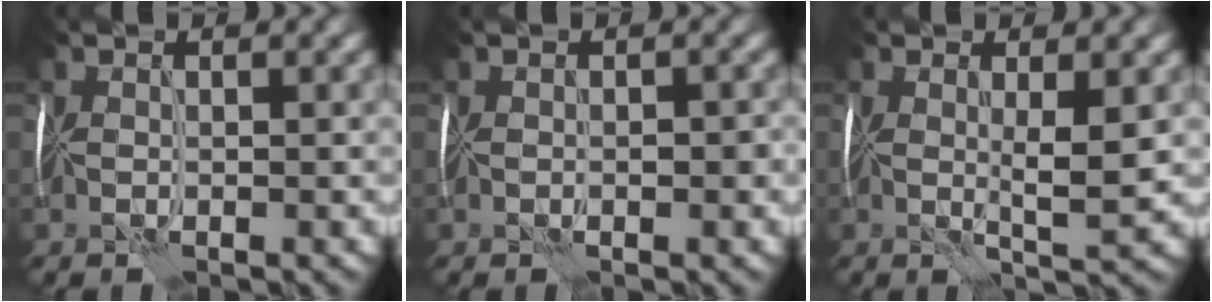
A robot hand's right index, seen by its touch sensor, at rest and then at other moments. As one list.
[{"total": 1.0, "force": [-0.3, 0.7, 0.6], "torque": [-0.006, -0.003, 0.001]}, {"total": 2.4, "force": [0.3, 0.3, 2.3], "torque": [-0.039, -0.002, 0.006]}]